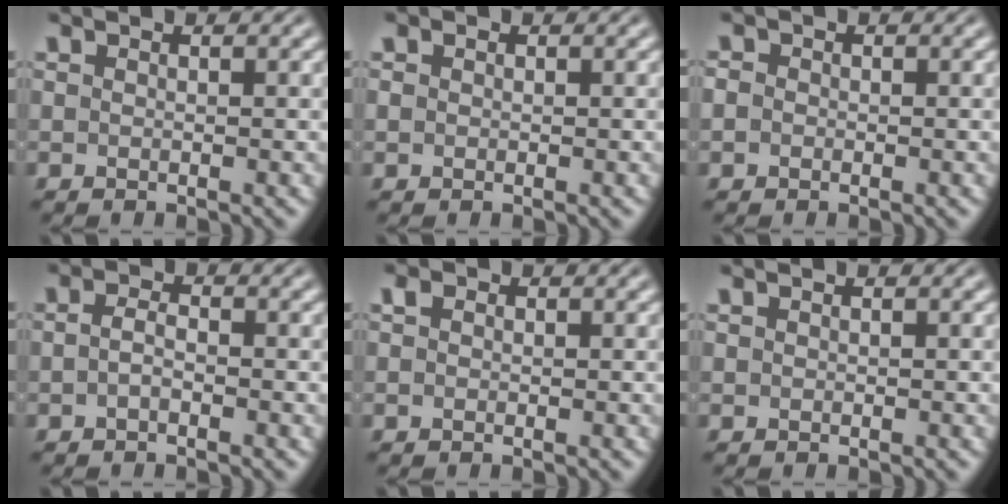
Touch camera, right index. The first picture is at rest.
{"total": 0.7, "force": [0.2, 0.6, 0.3], "torque": [-0.007, -0.007, 0.008]}
{"total": 1.5, "force": [-0.3, 1.4, 0.5], "torque": [-0.019, -0.006, -0.006]}
{"total": 1.4, "force": [-0.8, 0.4, 1.1], "torque": [-0.022, -0.007, -0.011]}
{"total": 0.0}
{"total": 0.0}